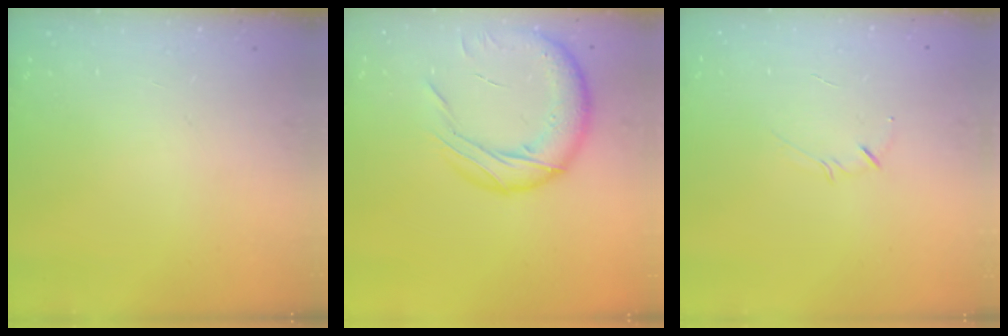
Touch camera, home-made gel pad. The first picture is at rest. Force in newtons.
{"total": 18.0, "press": 17.7, "slide": 3.4}
{"total": 2.1, "press": 2.1, "slide": 0.4}